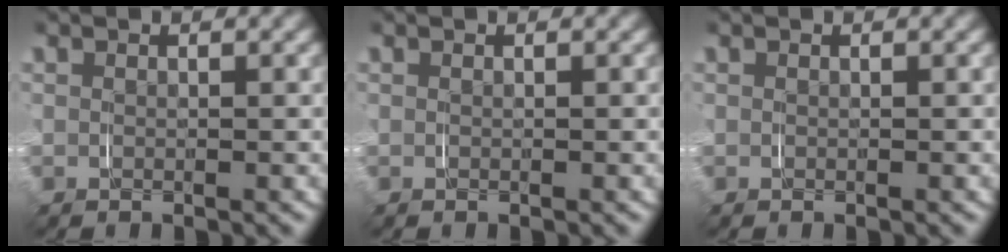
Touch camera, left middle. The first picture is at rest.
{"total": 0.0}
{"total": 0.0}